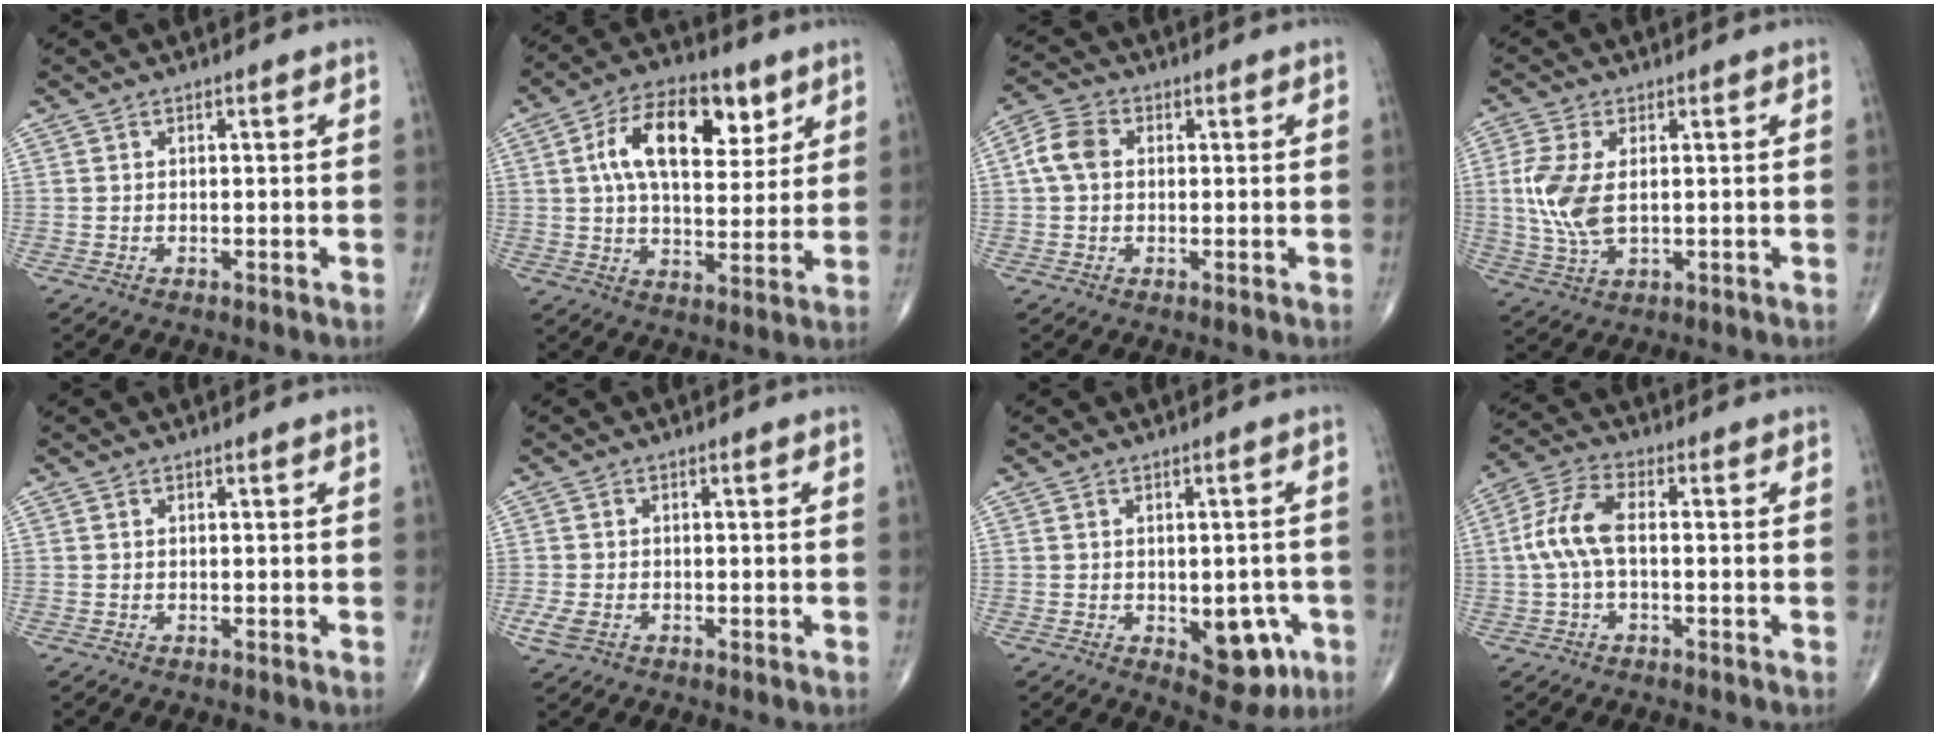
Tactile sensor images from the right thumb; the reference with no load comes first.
{"total": 16.5, "force": [5.8, 9.0, 12.5], "torque": [-0.177, -0.005, 0.095]}
{"total": 5.7, "force": [0.7, 4.2, 3.7], "torque": [-0.076, 0.016, 0.007]}
{"total": 7.2, "force": [0.6, 3.9, 6.0], "torque": [-0.145, -0.002, 0.014]}
{"total": 0.0}
{"total": 2.7, "force": [-1.0, 1.8, 1.8], "torque": [-0.044, -0.001, -0.018]}
{"total": 8.4, "force": [-2.6, 4.7, 6.4], "torque": [-0.041, 0.005, -0.023]}
{"total": 8.0, "force": [-0.3, 3.6, 7.2], "torque": [-0.170, 0.025, -0.010]}